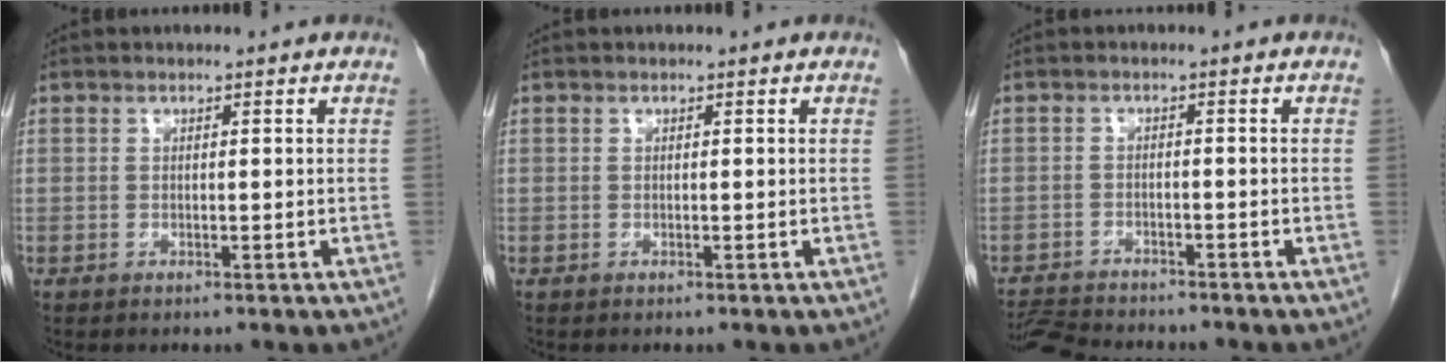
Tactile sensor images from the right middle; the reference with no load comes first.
{"total": 0.0}
{"total": 6.7, "force": [-6.5, 0.9, 1.5], "torque": [-0.023, -0.011, -0.104]}